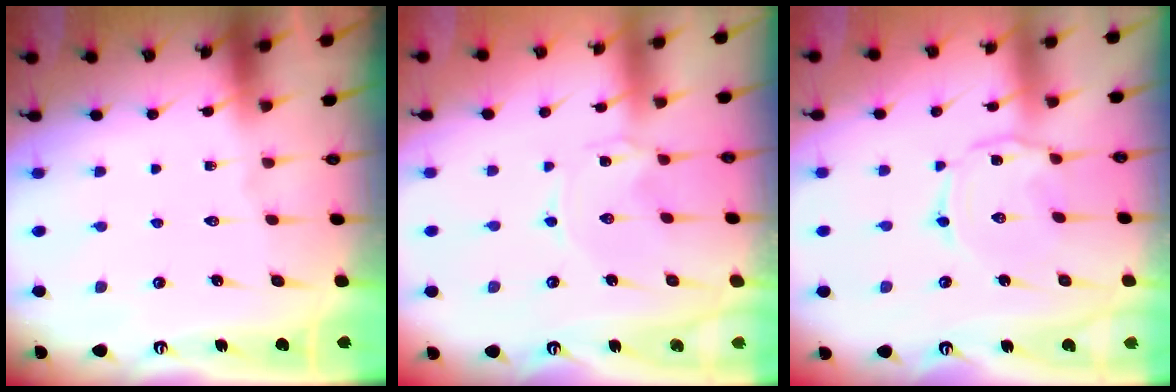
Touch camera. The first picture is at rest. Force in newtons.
{"total": 0.0}
{"total": 2.8, "press": 2.8, "slide": 0.4}